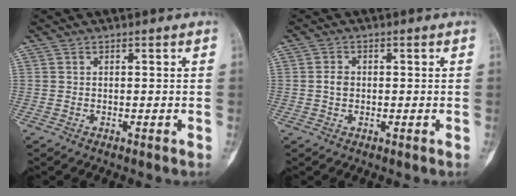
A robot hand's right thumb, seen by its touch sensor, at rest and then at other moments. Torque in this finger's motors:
{"motor_torque": [-0.29, 0.29, 0.22, -0.23, -0.01]}